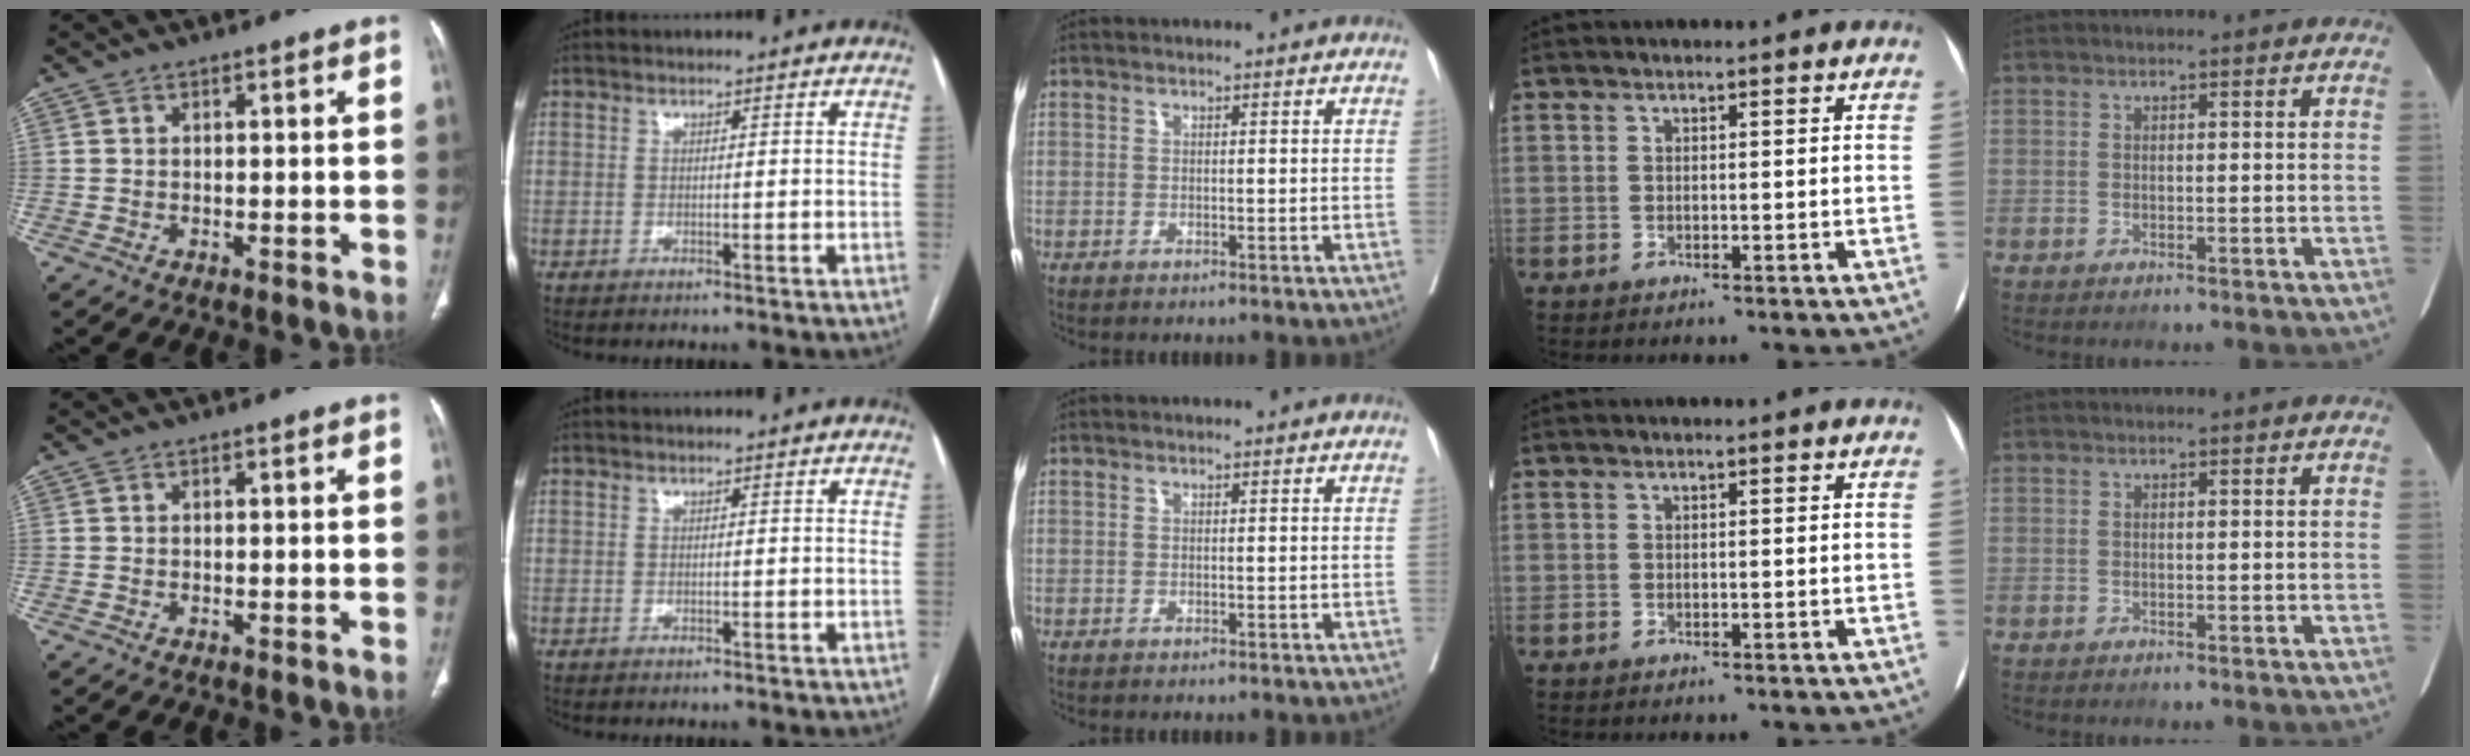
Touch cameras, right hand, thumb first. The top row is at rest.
{}